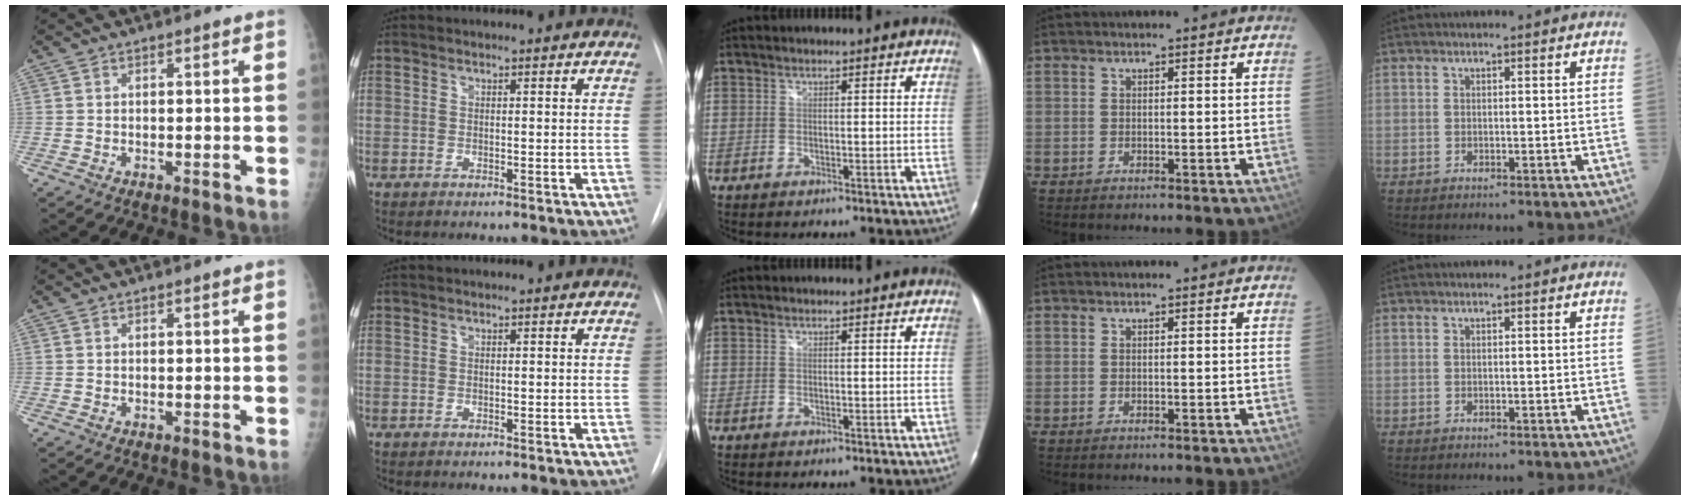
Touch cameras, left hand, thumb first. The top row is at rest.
{}